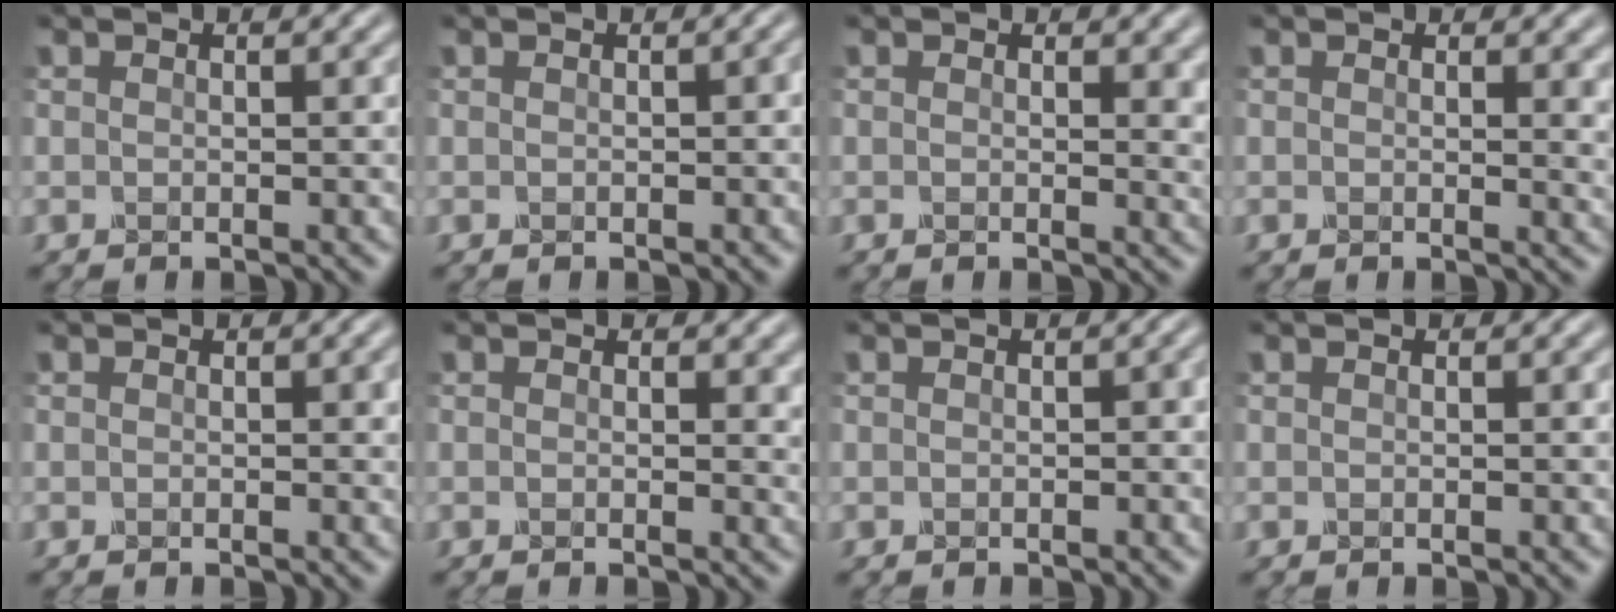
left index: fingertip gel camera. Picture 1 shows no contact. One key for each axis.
{"total": 1.0, "fx": -0.3, "fy": 0.4, "fz": 0.8, "tx": -0.003, "ty": 0.006, "tz": -0.006}
{"total": 2.9, "fx": 0.2, "fy": 1.5, "fz": 2.4, "tx": -0.038, "ty": -0.005, "tz": 0.001}
{"total": 2.8, "fx": 0.2, "fy": 1.3, "fz": 2.5, "tx": -0.036, "ty": -0.005, "tz": 0.001}
{"total": 0.0}
{"total": 1.6, "fx": 0.1, "fy": 0.8, "fz": 1.4, "tx": -0.029, "ty": -0.005, "tz": 0.000}
{"total": 0.5, "fx": -0.4, "fy": 0.2, "fz": 0.3, "tx": 0.001, "ty": 0.002, "tz": -0.003}
{"total": 0.0}